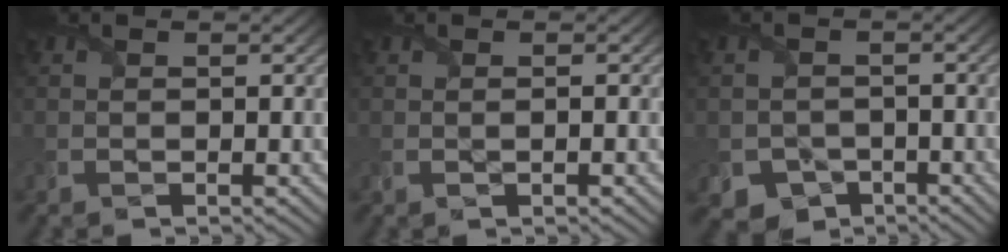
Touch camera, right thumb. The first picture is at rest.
{"total": 0.7, "force": [0.0, 0.1, 0.7], "torque": [-0.013, -0.002, 0.000]}
{"total": 3.6, "force": [-2.2, 2.8, 0.7], "torque": [-0.011, -0.013, -0.036]}